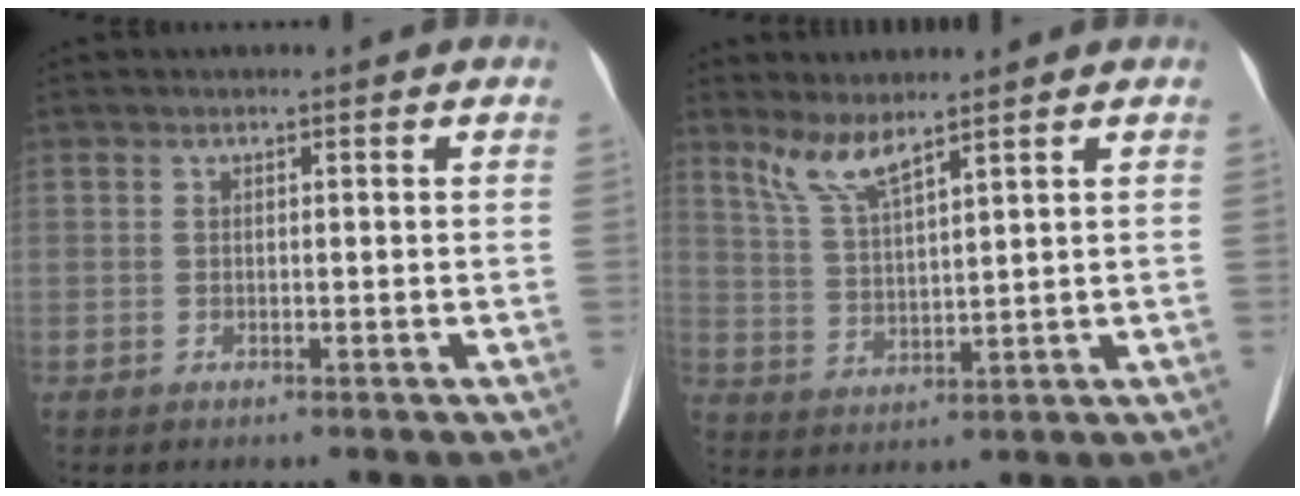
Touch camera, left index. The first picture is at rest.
{"total": 4.8, "force": [3.9, 0.2, 2.8], "torque": [-0.066, -0.005, 0.083]}